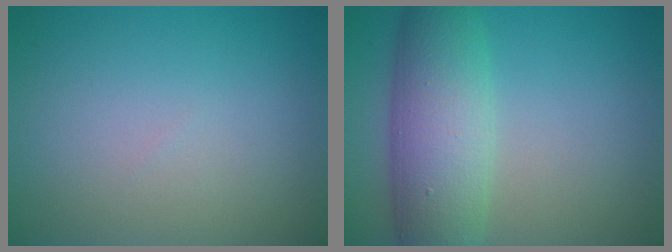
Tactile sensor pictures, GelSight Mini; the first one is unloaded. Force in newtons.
{"total": 7.6, "press": 7.6, "slide": 0.2}